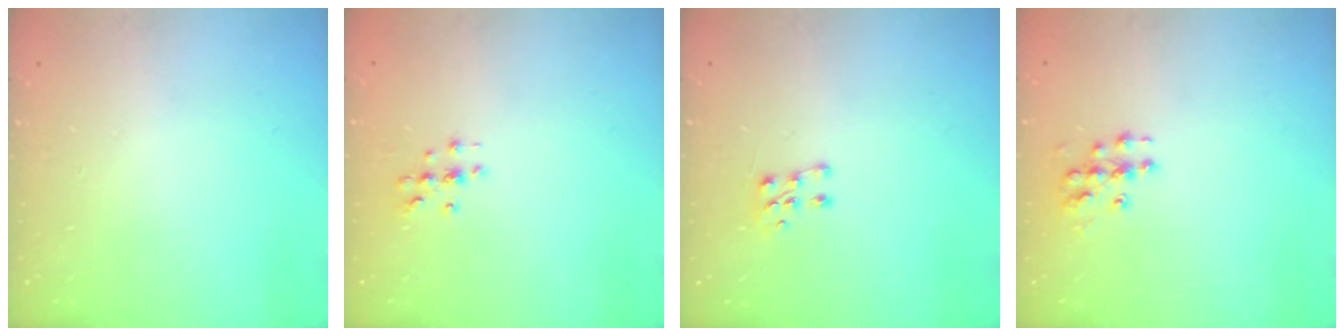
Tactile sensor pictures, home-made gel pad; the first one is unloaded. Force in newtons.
{"total": 3.0, "press": 3.0, "slide": 0.3}
{"total": 6.3, "press": 6.1, "slide": 1.6}
{"total": 7.8, "press": 7.8, "slide": 0.4}